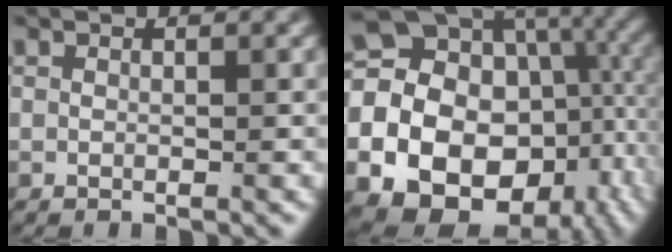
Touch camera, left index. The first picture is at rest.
{"total": 26.4, "force": [-4.2, 22.3, 13.4], "torque": [-0.316, -0.094, -0.061]}